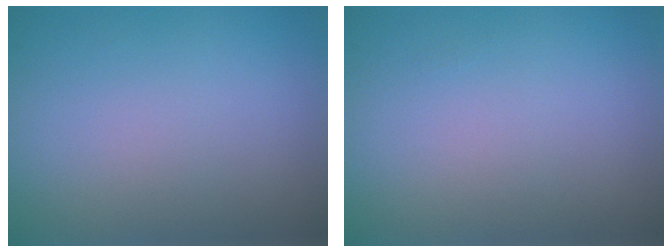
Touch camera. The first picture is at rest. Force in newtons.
{"total": 0.0}